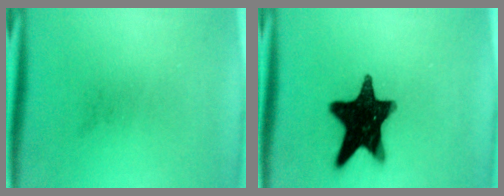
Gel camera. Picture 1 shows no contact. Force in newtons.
{"total": 17.9}